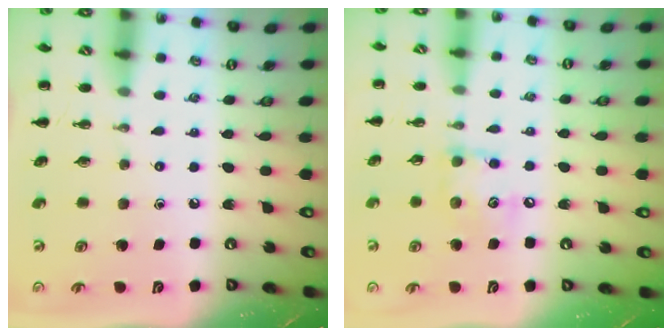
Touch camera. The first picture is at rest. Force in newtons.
{"total": 9.0, "press": 9.0, "slide": 0.6}